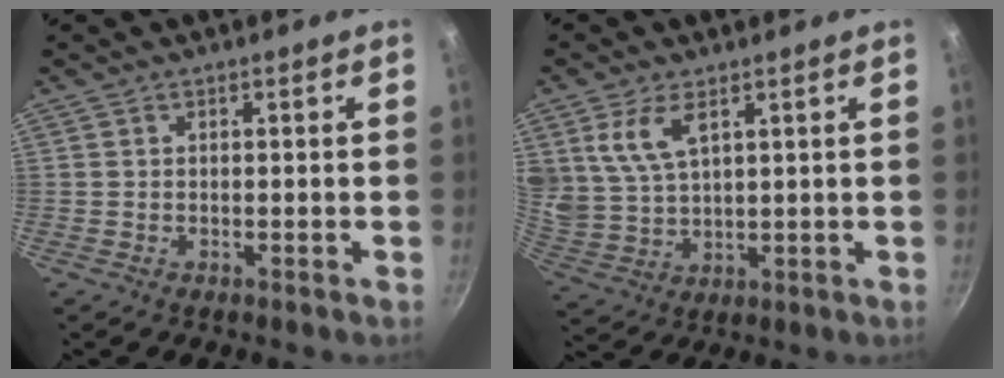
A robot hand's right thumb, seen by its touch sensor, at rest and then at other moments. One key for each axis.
{"total": 8.2, "fx": 3.9, "fy": 4.3, "fz": 5.8, "tx": -0.109, "ty": -0.020, "tz": 0.089}